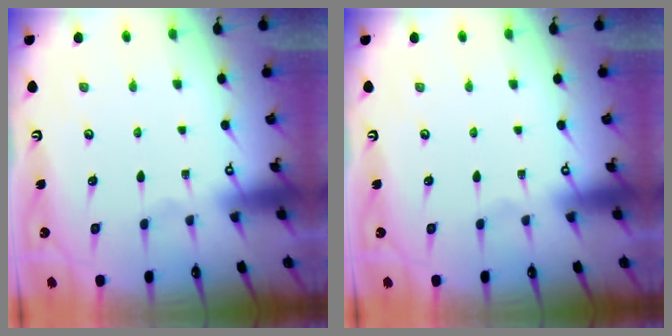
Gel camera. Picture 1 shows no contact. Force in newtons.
{"total": 0.0}